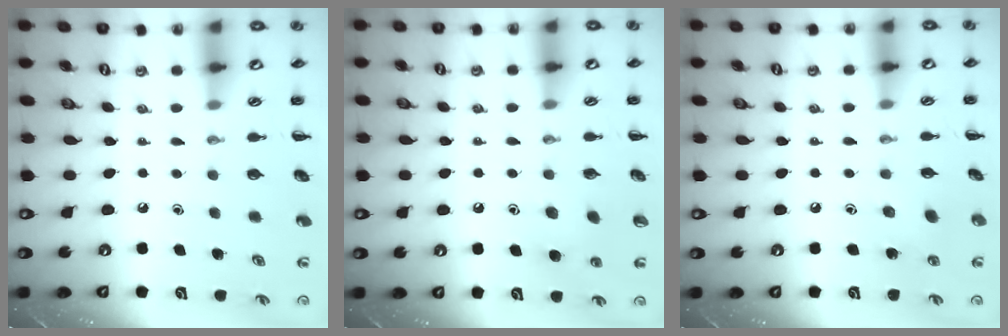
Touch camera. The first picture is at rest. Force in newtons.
{"total": 6.4, "press": 6.0, "slide": 2.1}
{"total": 5.6, "press": 5.4, "slide": 1.4}